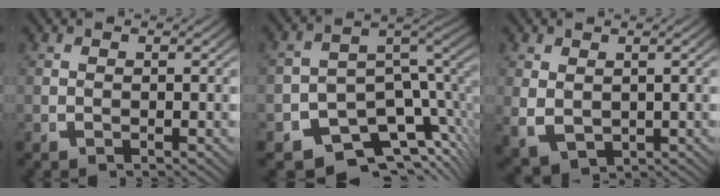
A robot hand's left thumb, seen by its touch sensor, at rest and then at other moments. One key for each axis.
{"total": 13.2, "fx": -5.1, "fy": 8.5, "fz": 8.7, "tx": -0.123, "ty": -0.035, "tz": -0.074}
{"total": 4.0, "fx": -0.4, "fy": 3.2, "fz": 2.5, "tx": -0.067, "ty": -0.029, "tz": 0.021}